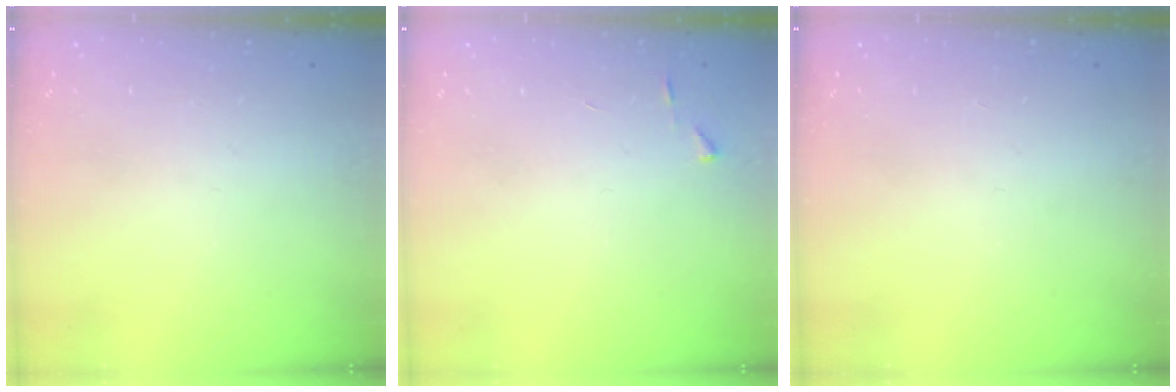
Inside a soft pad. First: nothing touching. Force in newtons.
{"total": 2.7, "press": 2.7, "slide": 0.3}
{"total": 0.0}